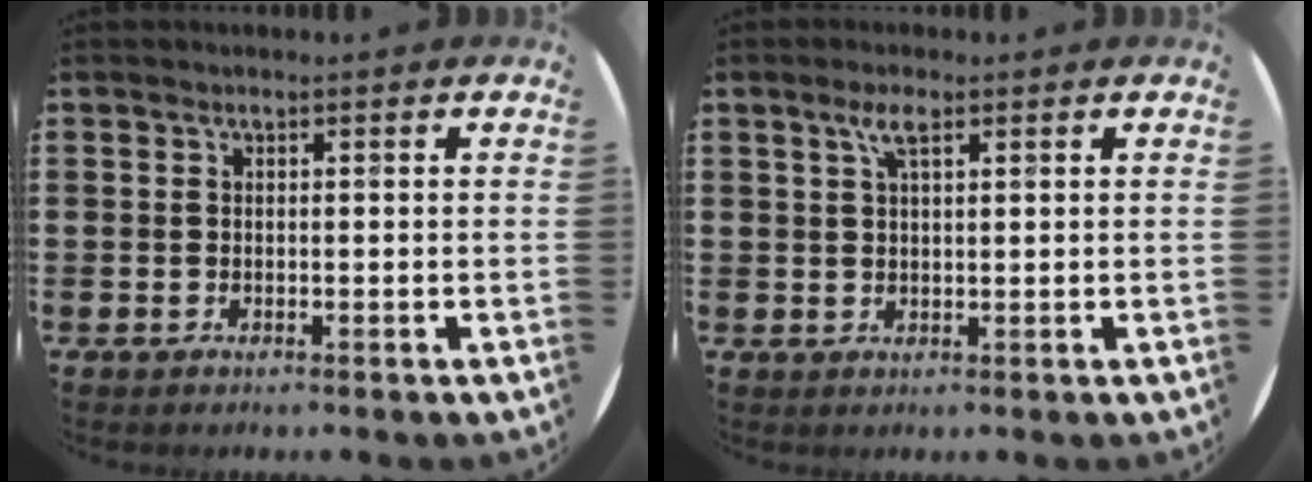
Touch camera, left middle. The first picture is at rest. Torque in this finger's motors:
{"motor_torque": [0.90, -0.41, 0.05, 0.07]}